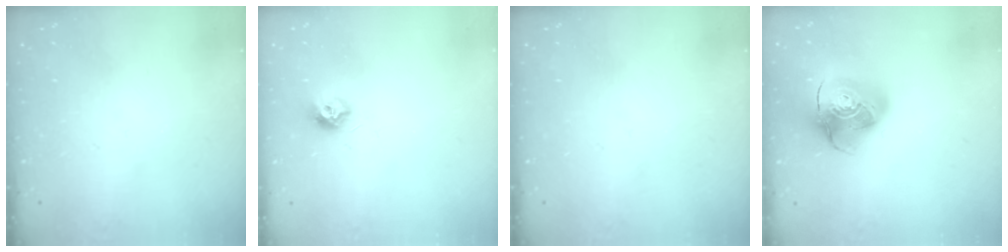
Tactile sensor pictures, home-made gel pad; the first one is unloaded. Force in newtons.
{"total": 7.3, "press": 7.3, "slide": 0.3}
{"total": 0.0}
{"total": 15.7, "press": 15.5, "slide": 2.0}